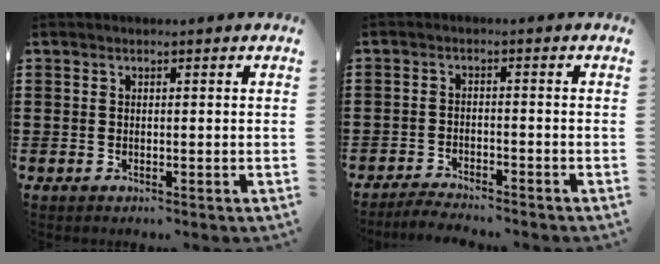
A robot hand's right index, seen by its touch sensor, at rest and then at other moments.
{"total": 2.8, "force": [-2.8, 0.1, 0.1], "torque": [-0.006, 0.000, -0.059]}